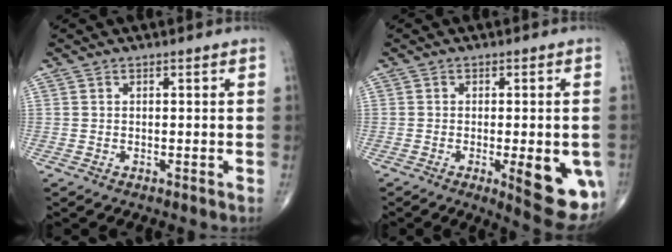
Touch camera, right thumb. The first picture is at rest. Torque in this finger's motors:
{"motor_torque": [1.72, 1.80, 0.53, -0.62, 0.28]}